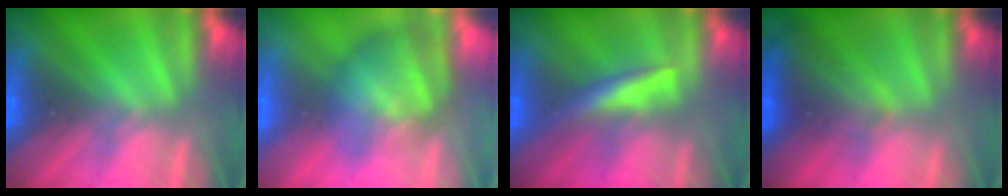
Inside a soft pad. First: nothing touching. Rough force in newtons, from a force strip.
{"total": 3.6}
{"total": 2.4}
{"total": 2.1}